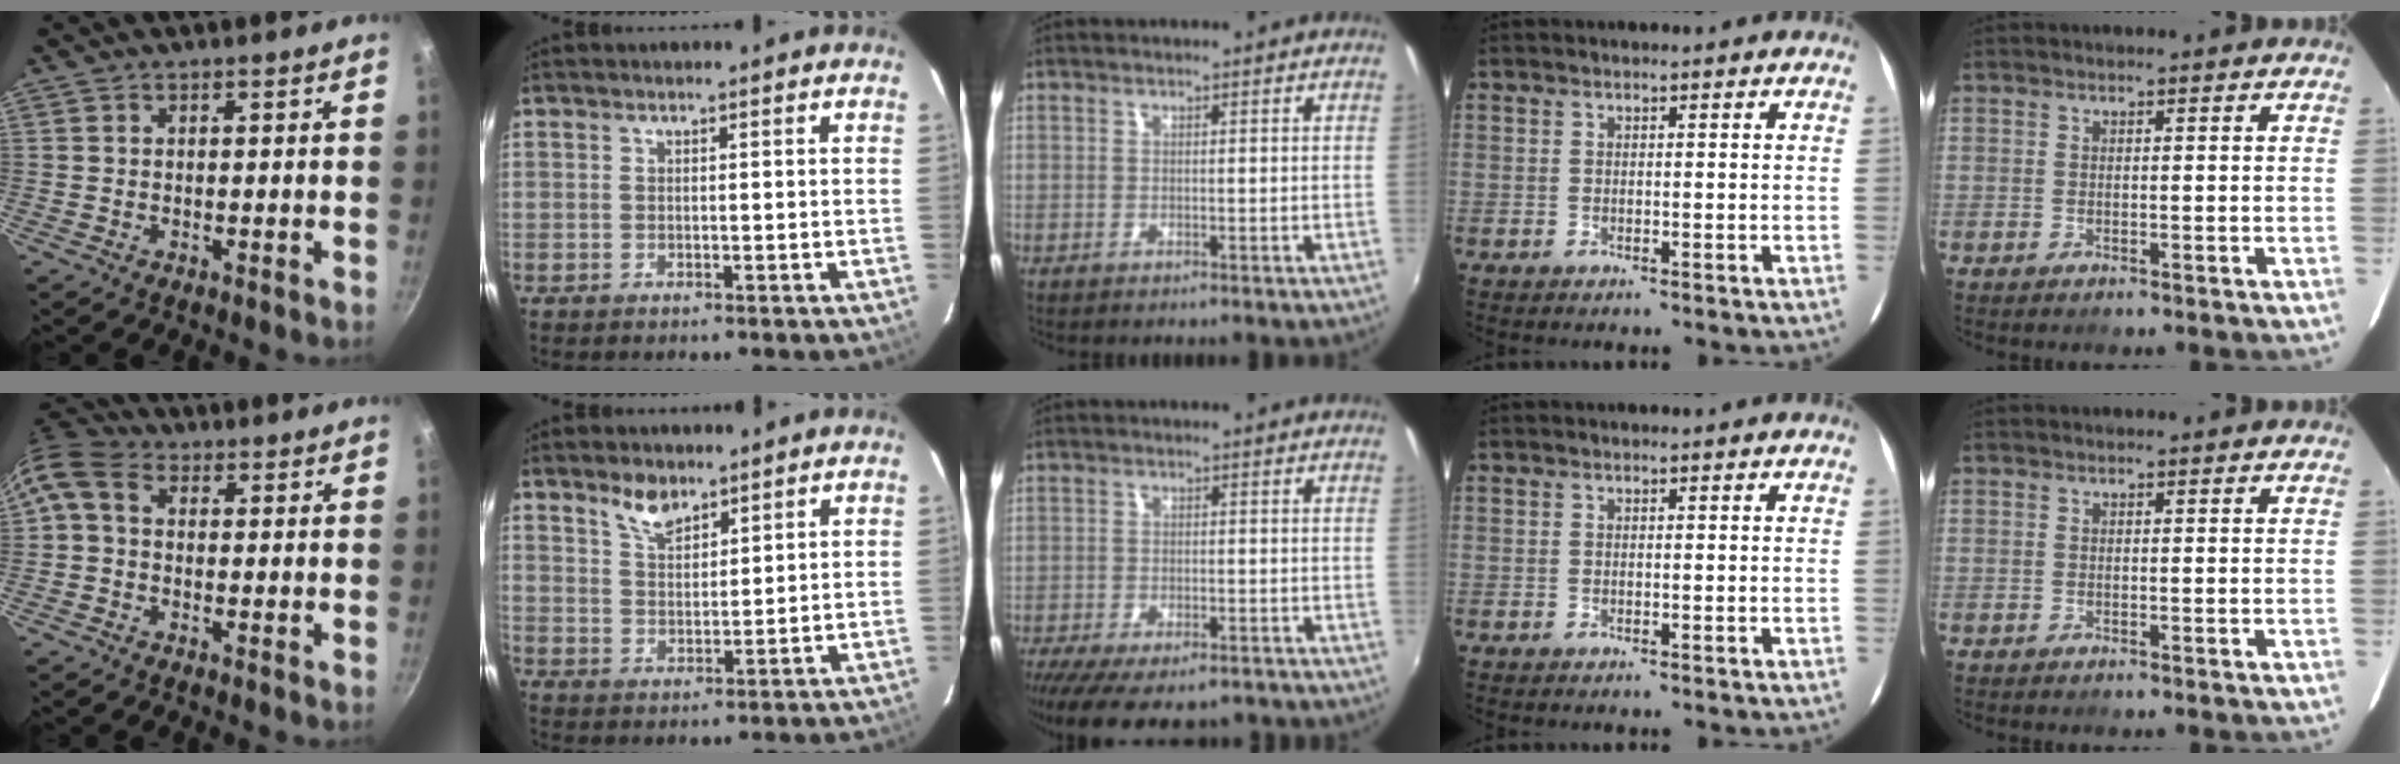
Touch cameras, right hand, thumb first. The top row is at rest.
{"thumb": {"total": 7.8, "force": [1.0, 5.9, 5.1], "torque": [-0.109, 0.024, 0.001]}, "index": {"total": 5.2, "force": [4.1, 2.2, 2.4], "torque": [-0.041, 0.003, 0.078]}, "middle": {"total": 12.5, "force": [-9.5, 4.1, 6.9], "torque": [-0.149, -0.046, -0.149]}}